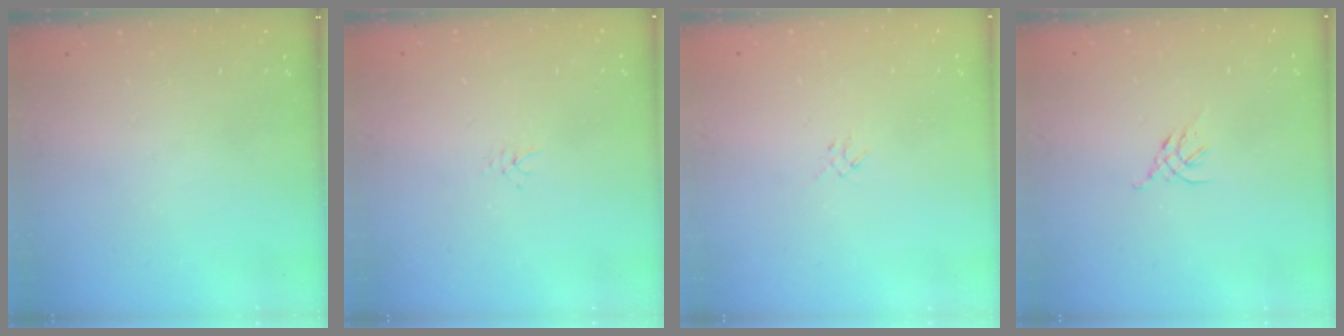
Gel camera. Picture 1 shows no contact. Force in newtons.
{"total": 1.9, "press": 1.9, "slide": 0.3}
{"total": 1.3, "press": 1.2, "slide": 0.5}
{"total": 2.7, "press": 2.6, "slide": 0.7}